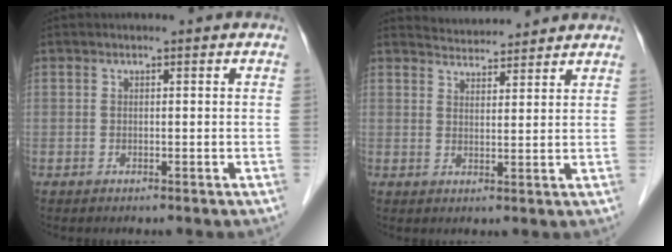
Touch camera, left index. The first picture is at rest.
{"total": 5.4, "force": [5.4, 0.5, 0.3], "torque": [-0.013, 0.021, 0.080]}